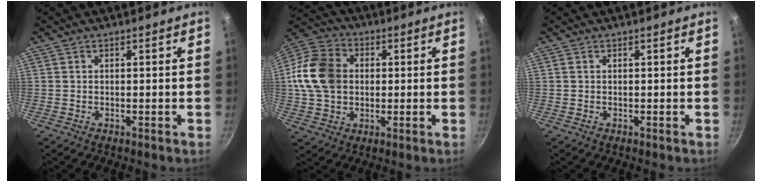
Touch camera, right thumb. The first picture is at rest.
{"total": 14.6, "force": [1.0, 11.4, 9.0], "torque": [-0.154, 0.018, 0.008]}
{"total": 0.0}